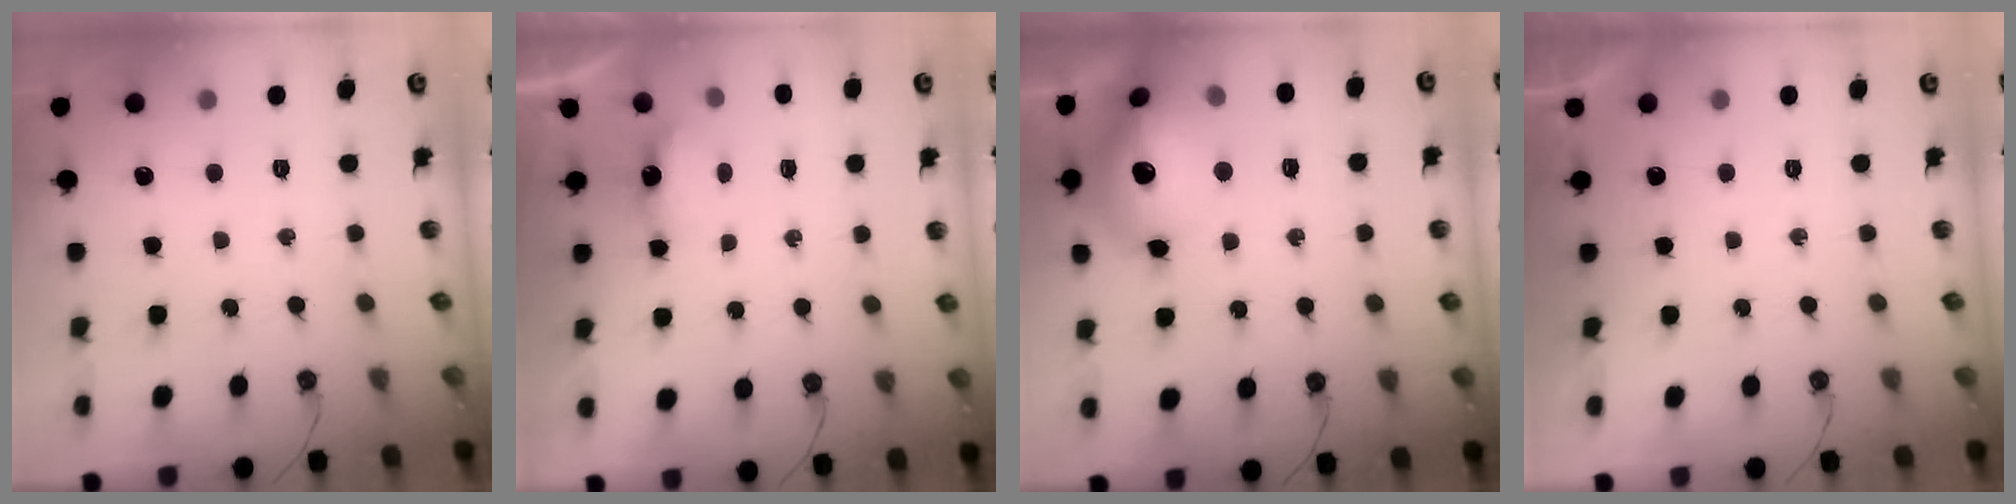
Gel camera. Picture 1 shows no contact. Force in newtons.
{"total": 3.9, "press": 3.9, "slide": 0.4}
{"total": 20.6, "press": 20.6, "slide": 1.5}
{"total": 0.0}